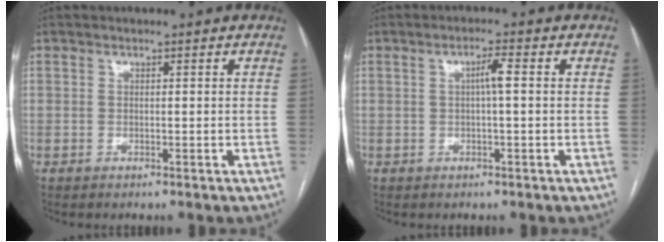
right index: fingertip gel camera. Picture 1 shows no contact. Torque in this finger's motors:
{"motor_torque": [0.26, 0.01, 0.05, 0.06]}